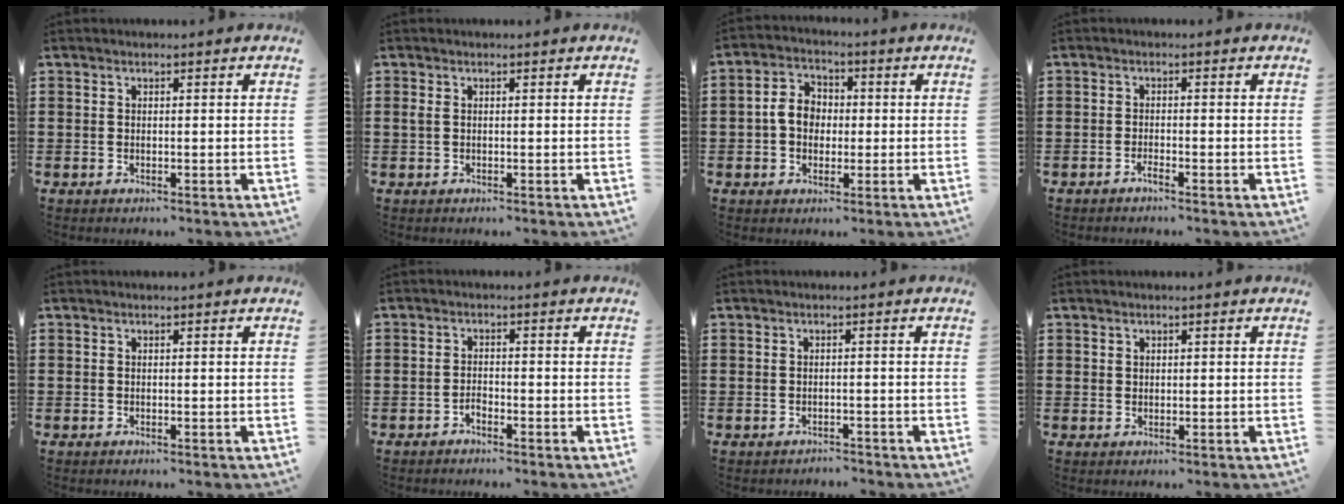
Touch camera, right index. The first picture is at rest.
{"total": 0.9, "force": [0.1, 0.5, 0.7], "torque": [-0.023, 0.001, -0.002]}
{"total": 5.5, "force": [-0.4, 4.3, 3.4], "torque": [-0.087, 0.010, -0.014]}
{"total": 1.1, "force": [-0.9, 0.0, 0.6], "torque": [-0.012, -0.003, -0.017]}
{"total": 0.0}
{"total": 1.4, "force": [-1.2, 0.4, 0.4], "torque": [-0.013, -0.002, -0.024]}
{"total": 1.1, "force": [-1.0, 0.3, -0.1], "torque": [-0.003, 0.003, -0.024]}
{"total": 0.9, "force": [0.5, 0.6, 0.2], "torque": [-0.004, 0.002, 0.011]}